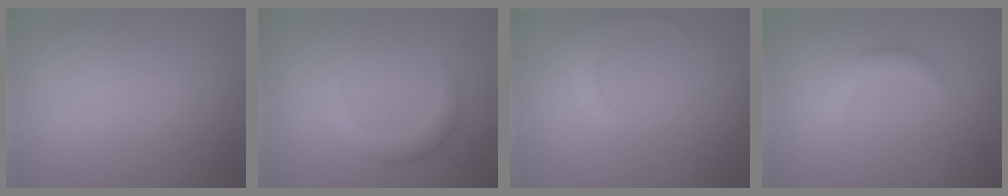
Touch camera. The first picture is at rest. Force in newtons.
{"total": 2.3, "press": 2.3, "slide": 0.1}
{"total": 1.6, "press": 1.6, "slide": 0.1}
{"total": 1.8, "press": 1.8, "slide": 0.2}